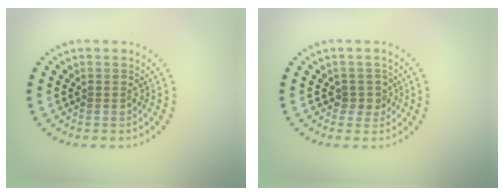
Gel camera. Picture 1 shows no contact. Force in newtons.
{"total": 1.5, "press": 1.2, "slide": 0.8}